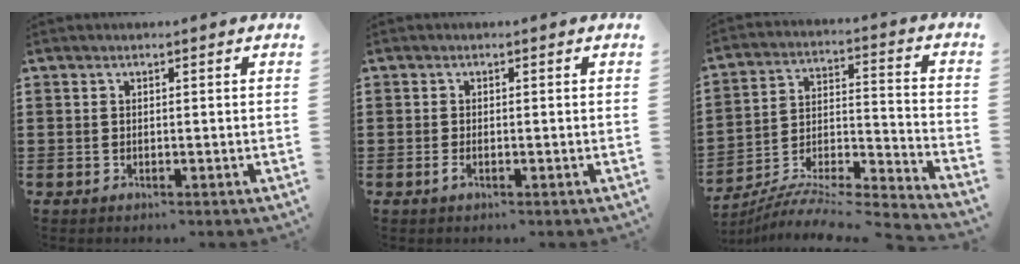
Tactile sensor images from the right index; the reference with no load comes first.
{"total": 1.0, "force": [-0.5, 0.2, 0.8], "torque": [-0.026, -0.009, -0.010]}
{"total": 6.4, "force": [-6.1, 0.2, 1.9], "torque": [-0.037, -0.014, -0.127]}